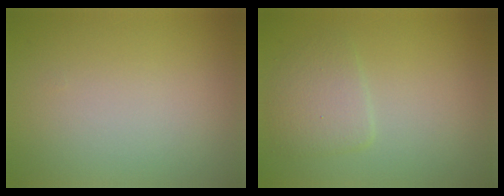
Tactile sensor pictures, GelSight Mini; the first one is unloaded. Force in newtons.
{"total": 2.4, "press": 2.4, "slide": 0.0}